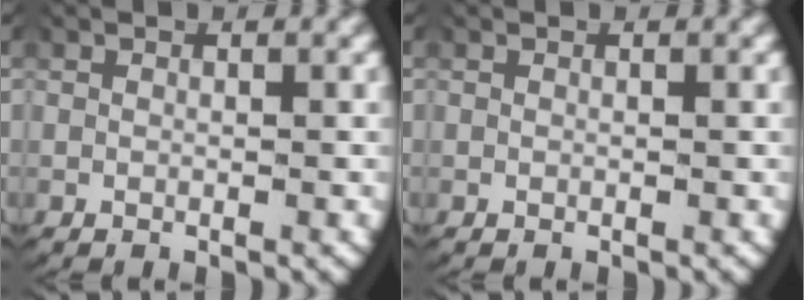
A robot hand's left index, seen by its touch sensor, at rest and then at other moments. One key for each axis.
{"total": 0.0}